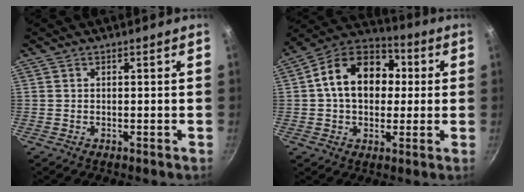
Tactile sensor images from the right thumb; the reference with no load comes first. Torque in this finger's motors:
{"motor_torque": [0.52, 2.62, 0.84, -0.13, 0.26]}